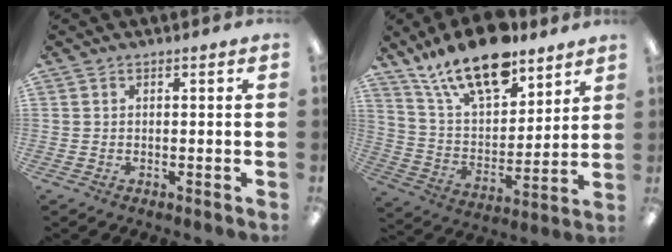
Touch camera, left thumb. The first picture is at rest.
{"total": 19.0, "force": [14.2, 7.7, 10.0], "torque": [-0.192, -0.072, 0.252]}